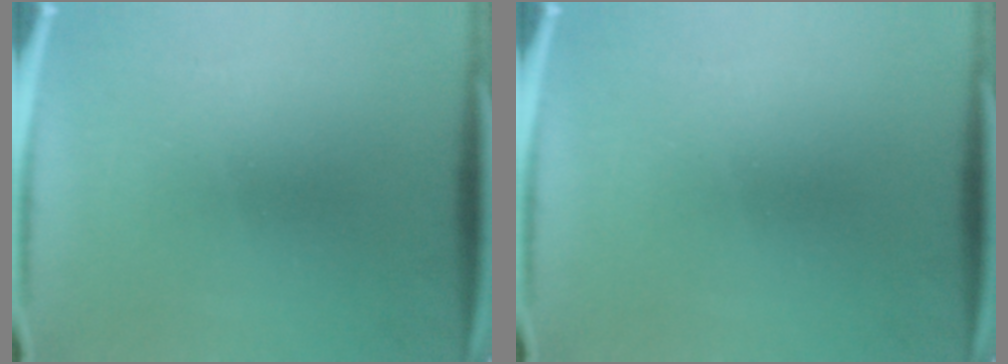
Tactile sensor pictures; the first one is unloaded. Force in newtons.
{"total": 0.0}